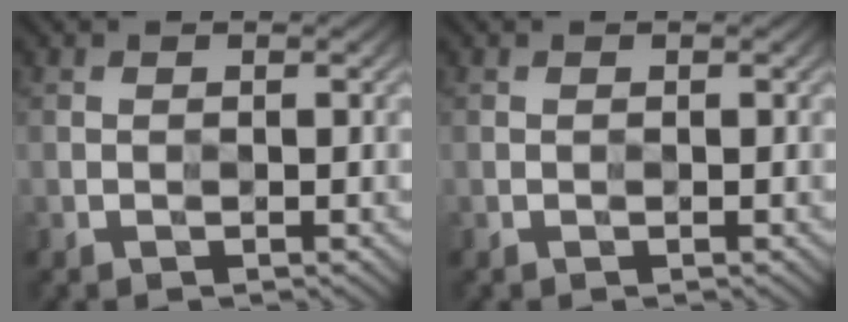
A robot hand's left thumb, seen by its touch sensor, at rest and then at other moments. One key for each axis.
{"total": 0.0}